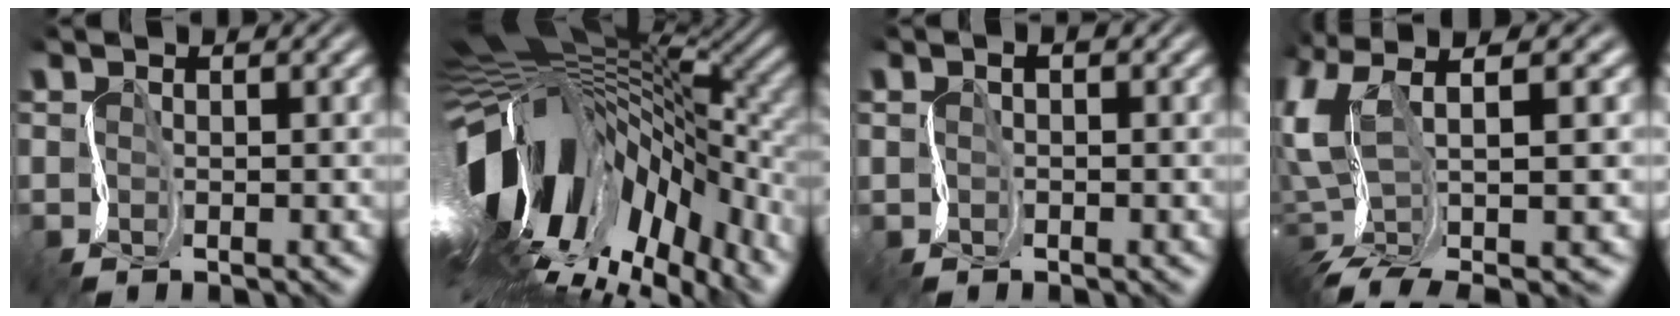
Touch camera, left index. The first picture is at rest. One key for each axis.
{"total": 16.2, "fx": -2.9, "fy": 8.2, "fz": 13.7, "tx": -0.235, "ty": 0.009, "tz": -0.045}
{"total": 1.2, "fx": 0.4, "fy": 0.8, "fz": 0.8, "tx": -0.004, "ty": 0.009, "tz": 0.004}
{"total": 8.3, "fx": -0.7, "fy": 3.8, "fz": 7.3, "tx": -0.156, "ty": 0.001, "tz": -0.012}